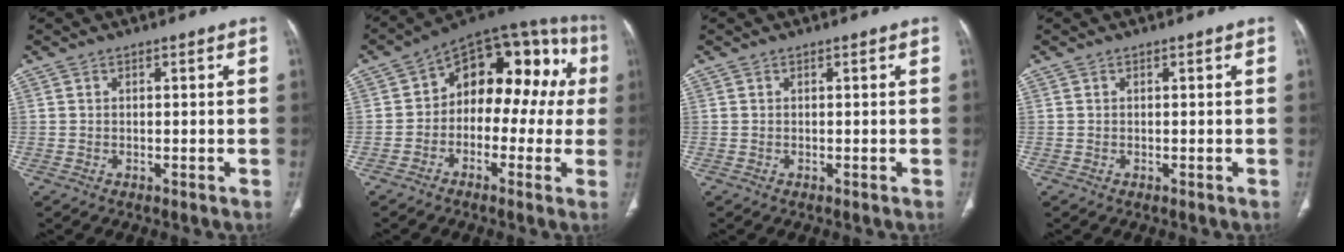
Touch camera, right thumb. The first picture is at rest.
{"total": 17.6, "force": [0.7, 11.1, 13.6], "torque": [-0.121, 0.059, -0.006]}
{"total": 0.0}
{"total": 0.0}